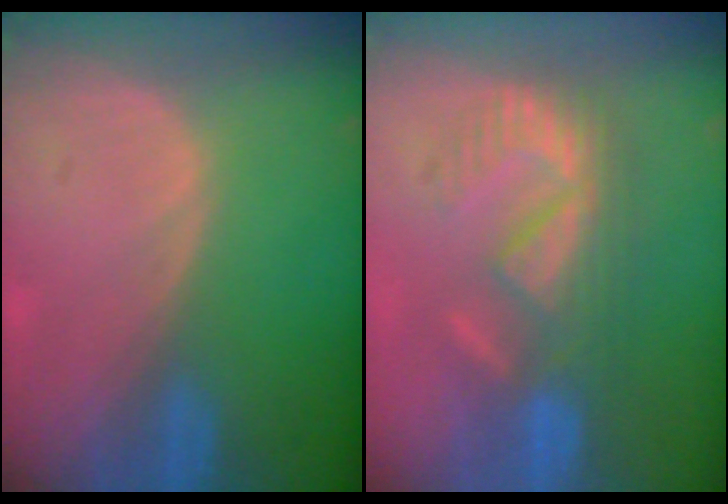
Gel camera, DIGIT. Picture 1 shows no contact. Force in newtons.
{"total": 8.2, "press": 7.9, "slide": 2.4}